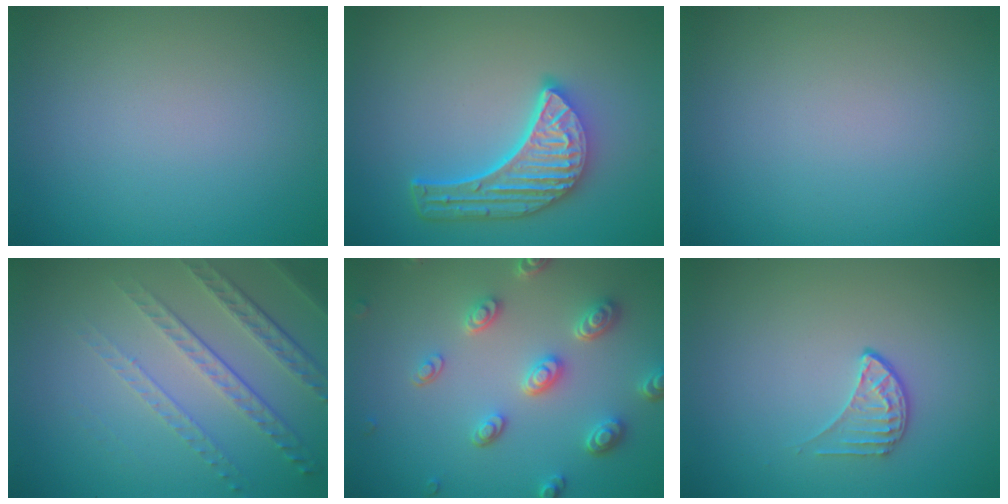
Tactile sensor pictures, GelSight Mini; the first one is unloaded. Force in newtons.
{"total": 5.8, "press": 4.5, "slide": 3.7}
{"total": 0.0}
{"total": 4.9, "press": 3.2, "slide": 3.7}
{"total": 4.6, "press": 3.7, "slide": 2.8}
{"total": 1.6, "press": 1.0, "slide": 1.2}